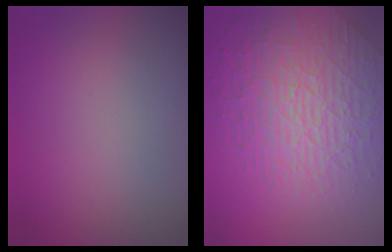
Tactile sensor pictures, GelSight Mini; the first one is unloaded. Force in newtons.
{"total": 6.1, "press": 5.3, "slide": 3.1}